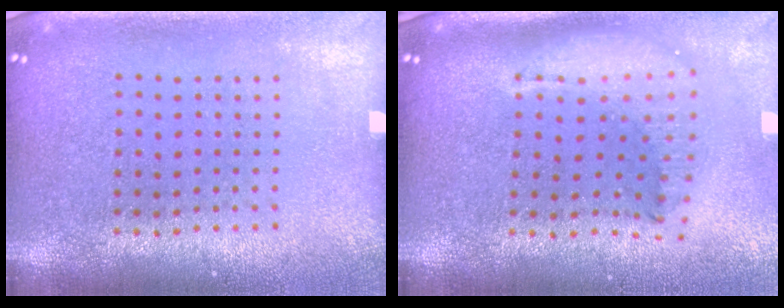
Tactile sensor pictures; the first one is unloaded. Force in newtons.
{"total": 2.2, "press": 1.7, "slide": 1.4}